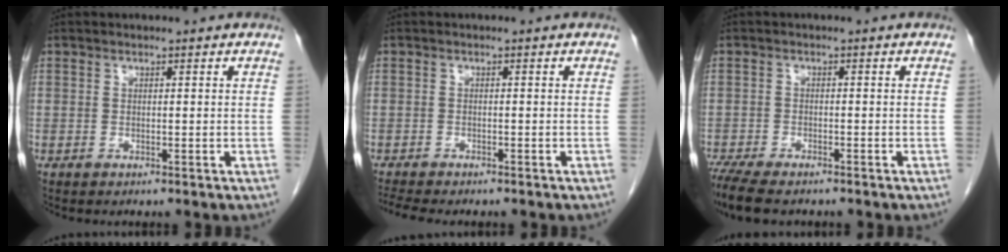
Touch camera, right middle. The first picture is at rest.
{"total": 5.3, "force": [-4.6, 1.0, 2.4], "torque": [-0.037, -0.008, -0.069]}
{"total": 7.9, "force": [-6.4, 2.2, 4.1], "torque": [-0.074, -0.017, -0.106]}